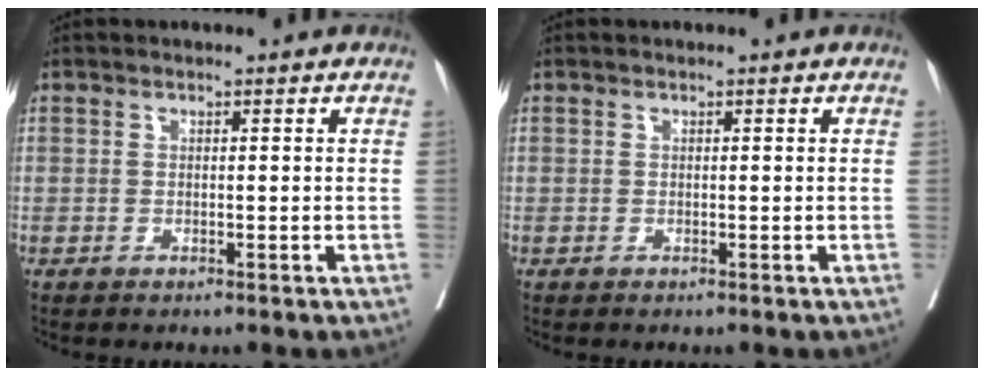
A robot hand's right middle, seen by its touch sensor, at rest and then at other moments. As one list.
[{"total": 0.0}]